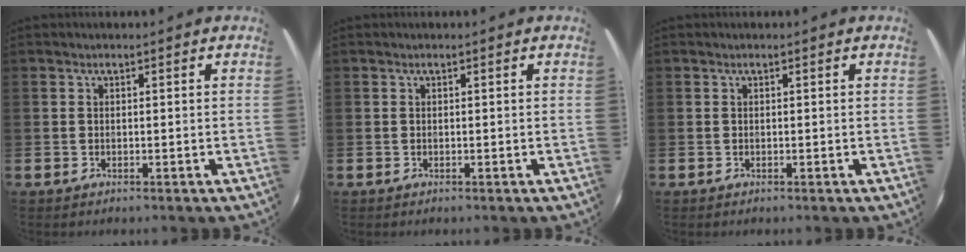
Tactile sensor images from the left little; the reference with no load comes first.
{"total": 0.0}
{"total": 0.0}